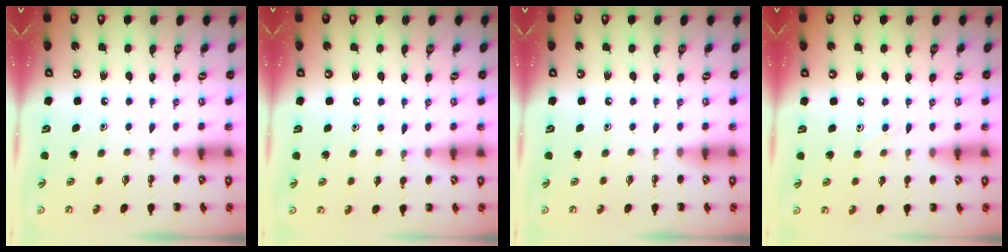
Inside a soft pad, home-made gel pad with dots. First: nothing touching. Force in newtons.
{"total": 4.4, "press": 4.1, "slide": 1.5}
{"total": 0.0}
{"total": 5.6, "press": 5.3, "slide": 1.9}